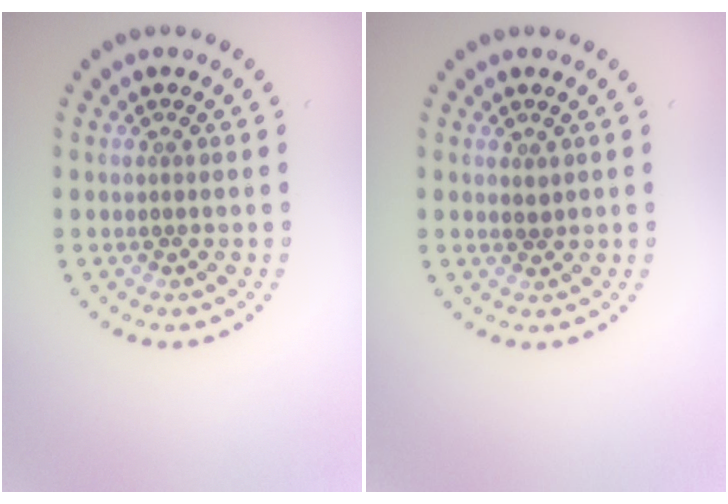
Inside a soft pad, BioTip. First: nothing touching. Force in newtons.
{"total": 0.7, "press": 0.7, "slide": 0.2}